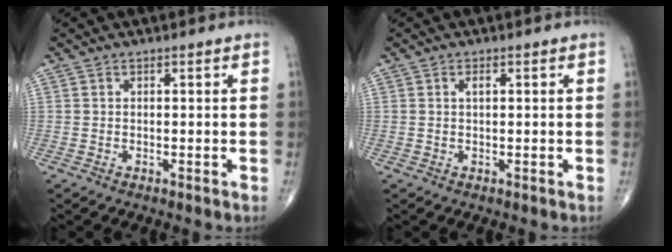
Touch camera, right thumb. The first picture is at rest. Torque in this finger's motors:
{"motor_torque": [0.63, 1.34, 0.41, 0.31, -0.01]}